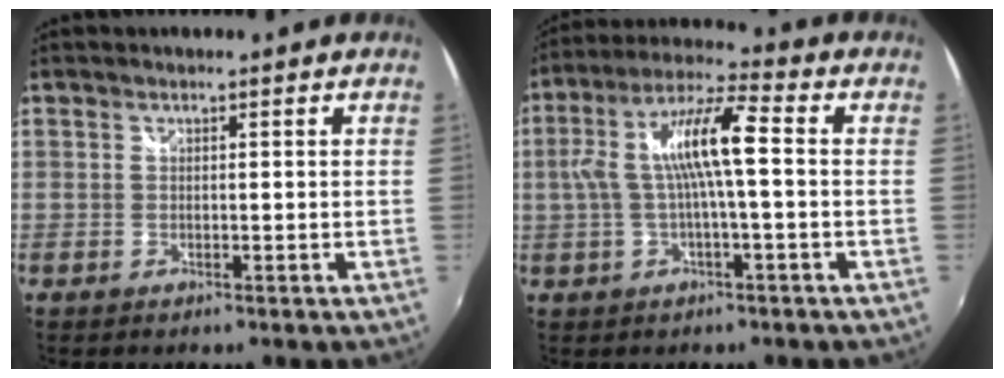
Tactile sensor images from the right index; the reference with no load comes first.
{"total": 11.2, "force": [0.1, 1.7, 11.1], "torque": [-0.215, 0.018, 0.002]}